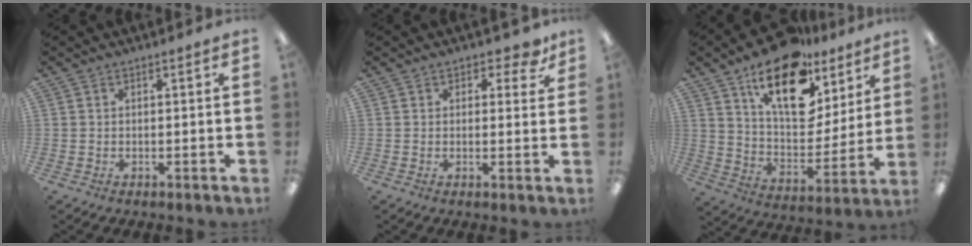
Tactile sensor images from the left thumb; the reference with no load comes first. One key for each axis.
{"total": 3.7, "fx": 2.2, "fy": 2.4, "fz": 1.6, "tx": -0.004, "ty": -0.008, "tz": 0.036}
{"total": 21.5, "fx": 13.7, "fy": 10.6, "fz": 12.8, "tx": -0.201, "ty": -0.076, "tz": 0.237}